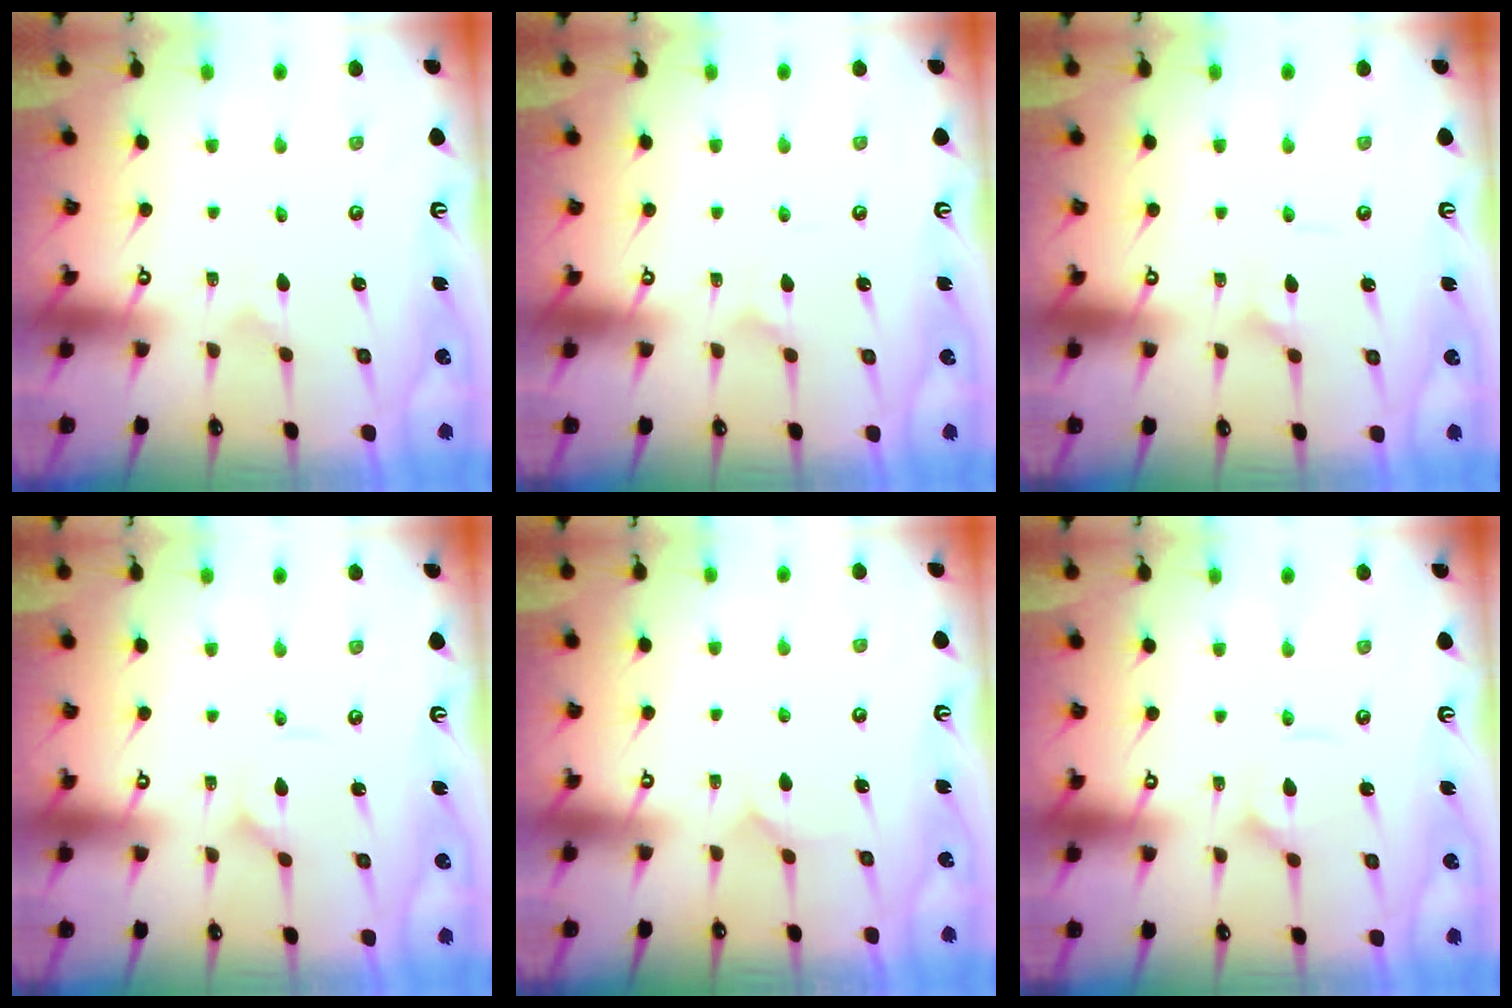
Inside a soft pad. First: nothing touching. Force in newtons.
{"total": 2.3, "press": 2.3, "slide": 0.2}
{"total": 1.9, "press": 1.9, "slide": 0.1}
{"total": 1.3, "press": 1.2, "slide": 0.3}
{"total": 2.8, "press": 2.8, "slide": 0.3}
{"total": 4.1, "press": 4.1, "slide": 0.3}